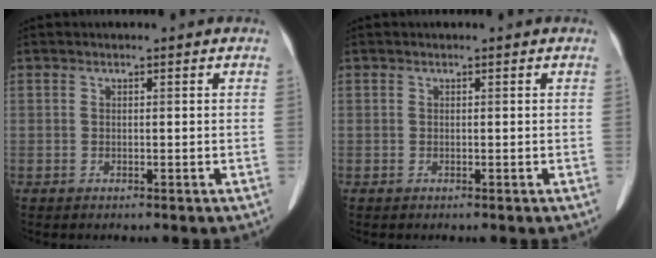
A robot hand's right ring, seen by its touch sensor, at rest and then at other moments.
{"total": 0.0}